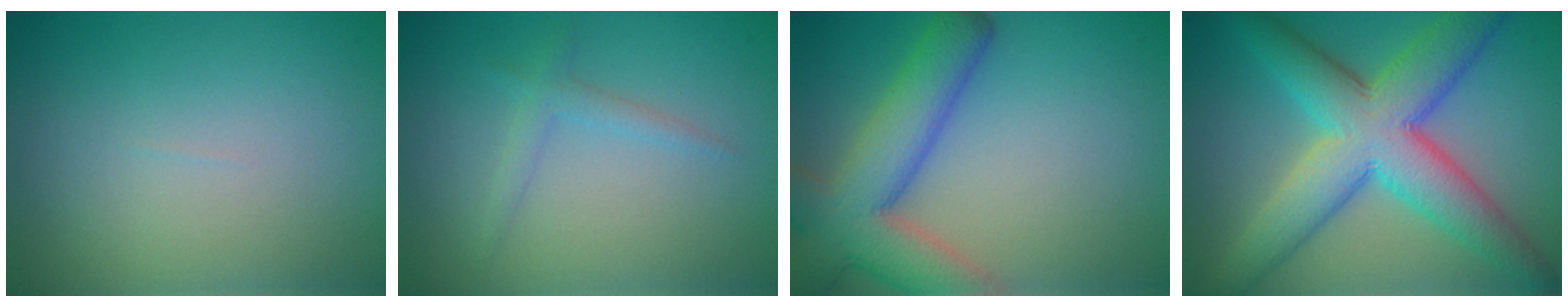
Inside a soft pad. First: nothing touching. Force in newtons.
{"total": 1.4, "press": 1.4, "slide": 0.0}
{"total": 8.2, "press": 8.2, "slide": 0.5}
{"total": 9.7, "press": 9.7, "slide": 0.2}